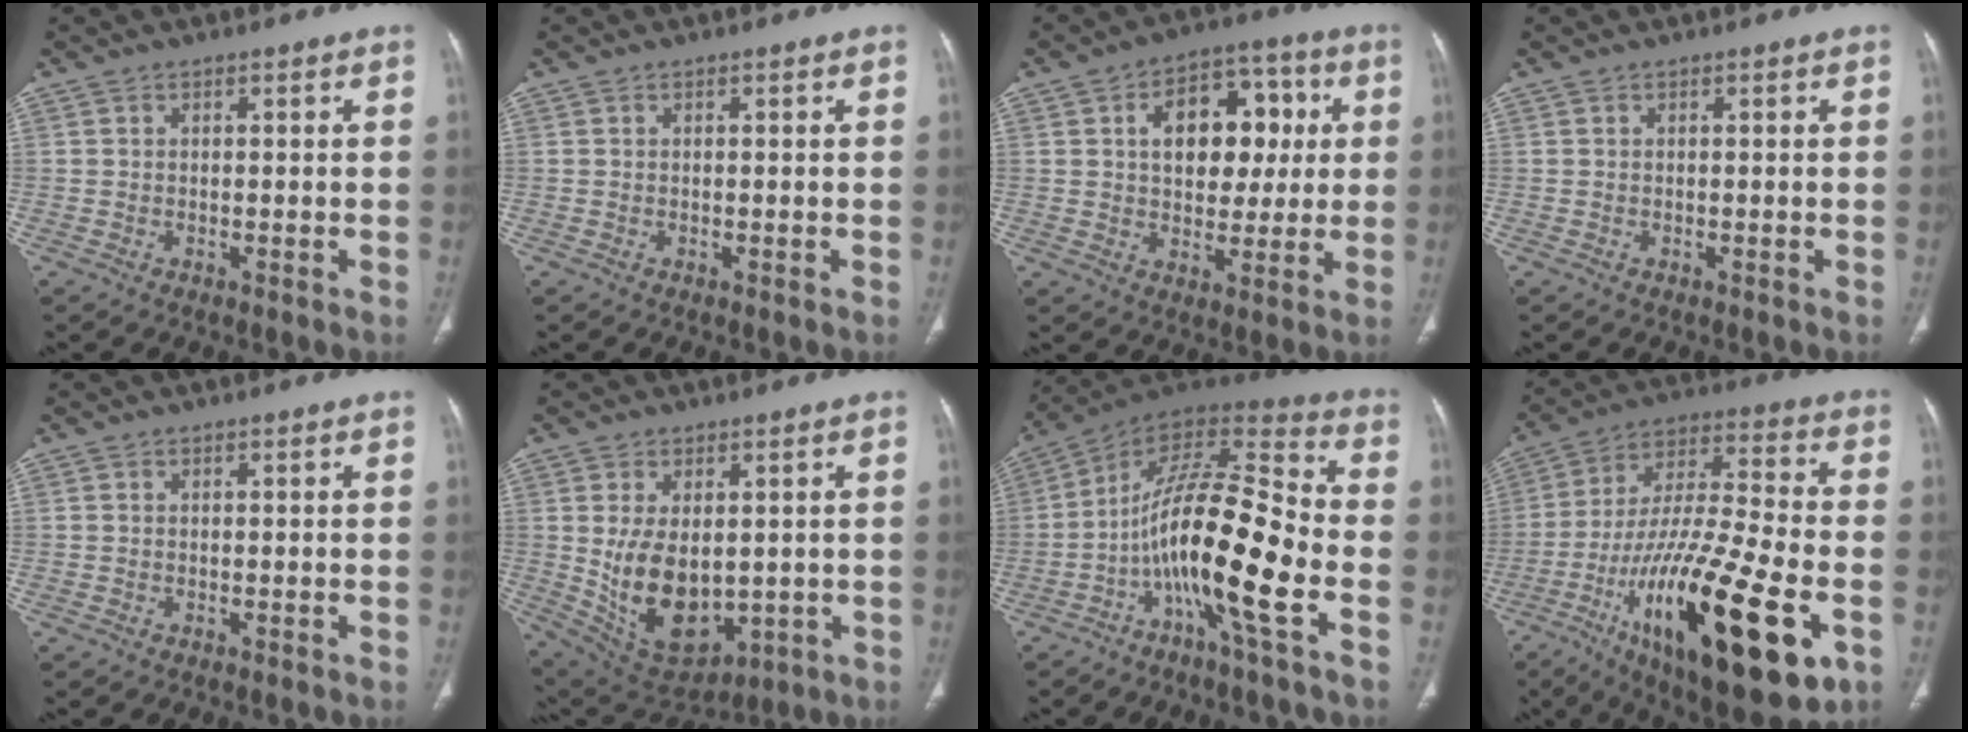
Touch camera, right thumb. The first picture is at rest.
{"total": 0.0}
{"total": 14.8, "force": [3.0, 10.0, 10.5], "torque": [-0.106, 0.017, 0.043]}
{"total": 0.0}
{"total": 0.0}
{"total": 14.5, "force": [-0.2, 8.8, 11.5], "torque": [-0.178, -0.013, 0.032]}
{"total": 19.3, "force": [-6.5, 3.7, 17.8], "torque": [-0.327, 0.063, -0.119]}
{"total": 31.9, "force": [-11.5, 9.9, 28.1], "torque": [-0.479, 0.033, -0.179]}